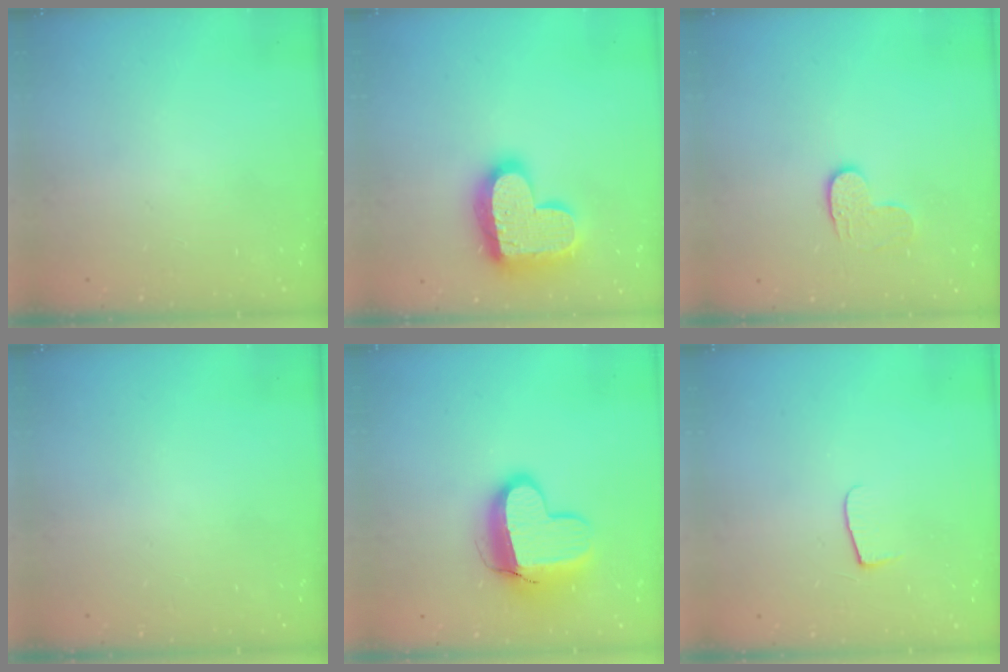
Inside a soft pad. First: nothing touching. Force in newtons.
{"total": 18.7, "press": 18.7, "slide": 1.2}
{"total": 5.7, "press": 5.7, "slide": 0.4}
{"total": 0.0}
{"total": 13.4, "press": 13.3, "slide": 1.3}
{"total": 4.3, "press": 4.2, "slide": 0.5}